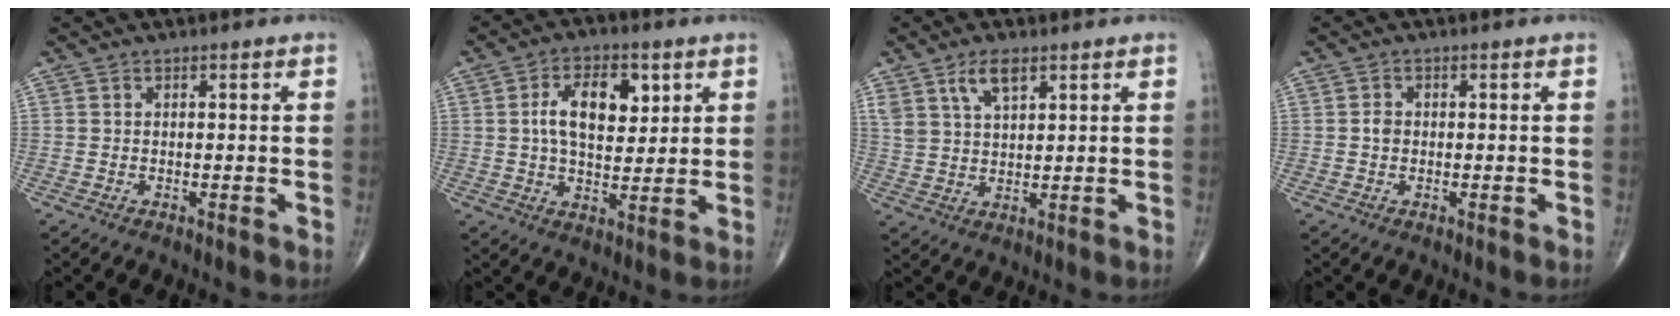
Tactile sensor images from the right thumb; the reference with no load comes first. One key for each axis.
{"total": 10.8, "fx": 2.9, "fy": 6.1, "fz": 8.4, "tx": -0.113, "ty": -0.006, "tz": 0.048}
{"total": 5.9, "fx": 3.5, "fy": 2.5, "fz": 4.0, "tx": -0.071, "ty": -0.015, "tz": 0.070}
{"total": 1.6, "fx": -0.1, "fy": 1.3, "fz": 0.9, "tx": -0.012, "ty": 0.003, "tz": -0.004}